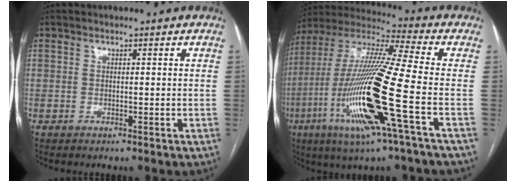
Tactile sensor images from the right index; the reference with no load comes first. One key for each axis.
{"total": 21.1, "fx": -6.3, "fy": 0.3, "fz": 20.1, "tx": -0.436, "ty": -0.026, "tz": -0.129}